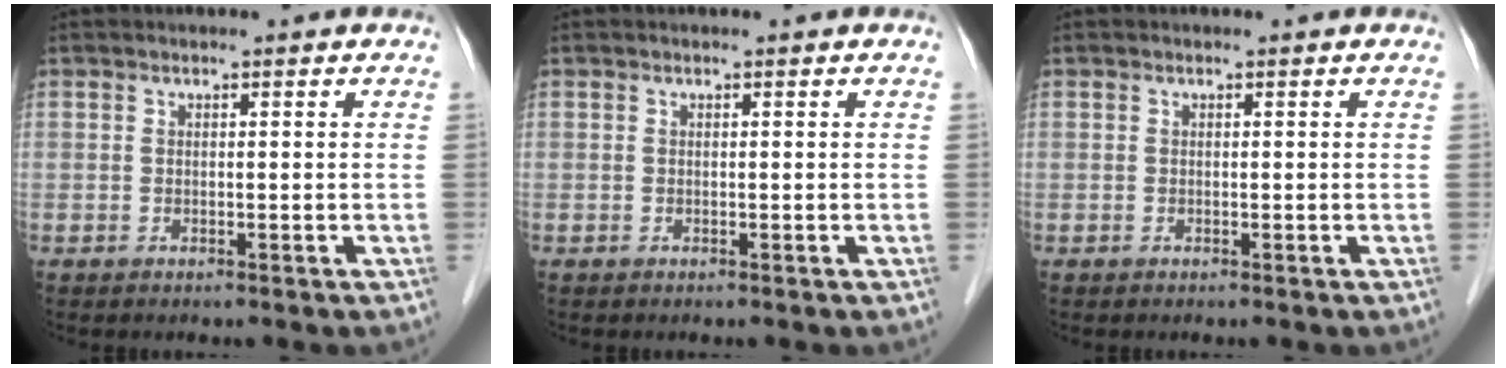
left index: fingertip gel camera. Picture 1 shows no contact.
{"total": 0.0}
{"total": 0.0}